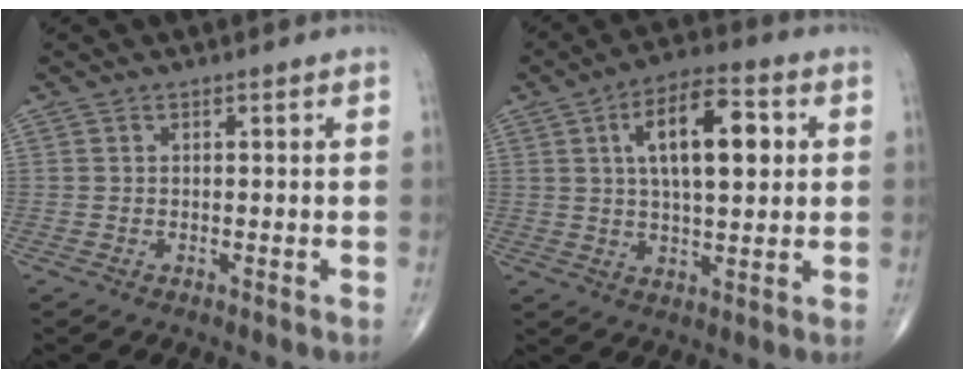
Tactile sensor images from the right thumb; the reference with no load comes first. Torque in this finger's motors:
{"motor_torque": [0.79, 3.13, 1.50, 0.43, 0.09]}